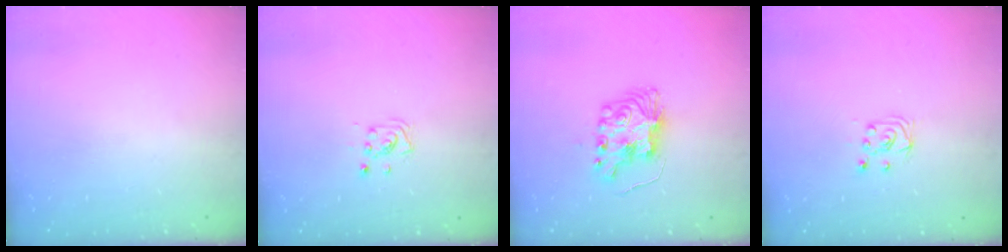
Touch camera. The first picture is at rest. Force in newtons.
{"total": 3.7, "press": 3.6, "slide": 0.6}
{"total": 9.3, "press": 9.3, "slide": 0.4}
{"total": 5.1, "press": 5.1, "slide": 0.5}